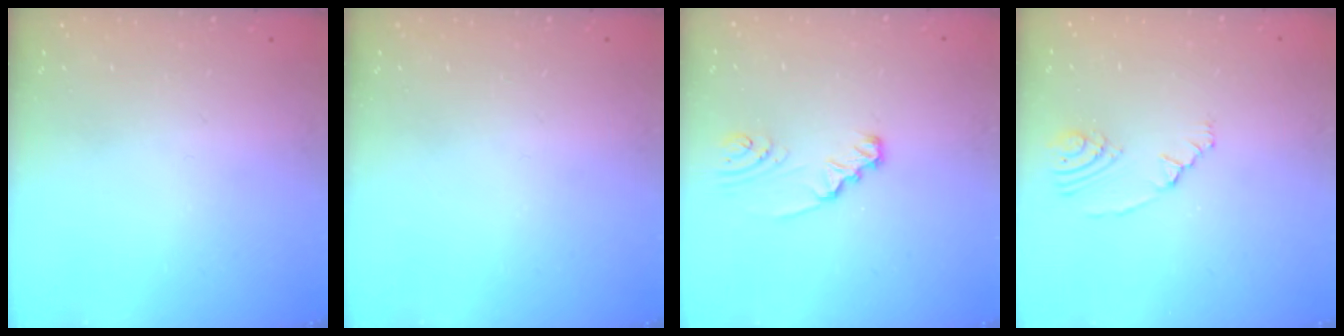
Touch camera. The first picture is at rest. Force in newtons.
{"total": 0.0}
{"total": 2.4, "press": 2.4, "slide": 0.1}
{"total": 3.6, "press": 2.9, "slide": 2.2}